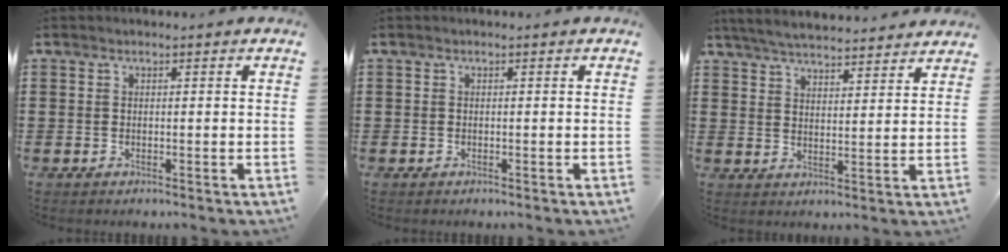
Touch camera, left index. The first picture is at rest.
{"total": 0.0}
{"total": 4.9, "force": [4.8, 0.1, 1.0], "torque": [-0.038, -0.019, 0.085]}